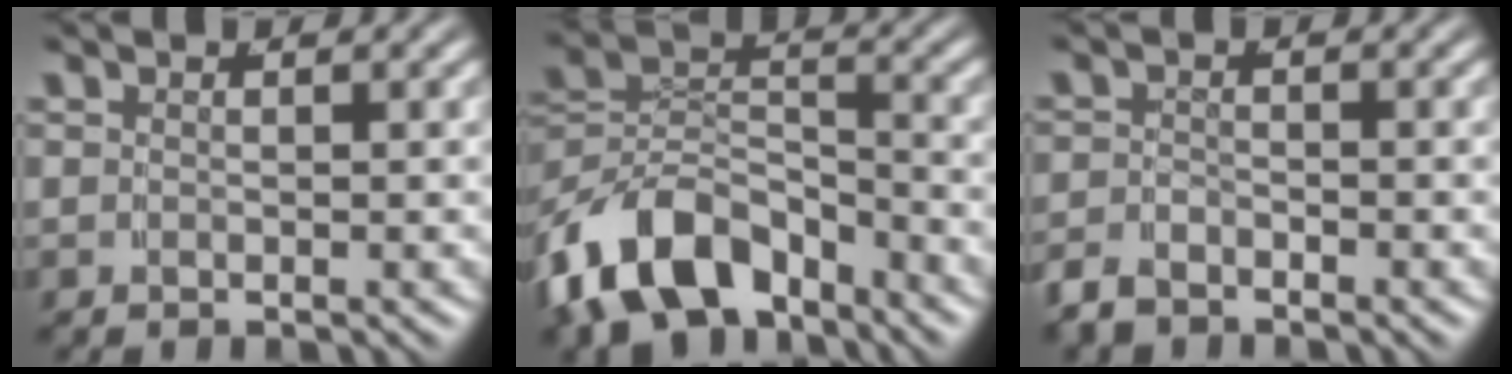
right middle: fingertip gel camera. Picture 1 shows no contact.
{"total": 11.2, "force": [-6.5, 7.4, 5.3], "torque": [-0.112, -0.041, -0.096]}
{"total": 2.4, "force": [-2.3, 0.7, 0.4], "torque": [-0.012, -0.015, -0.035]}